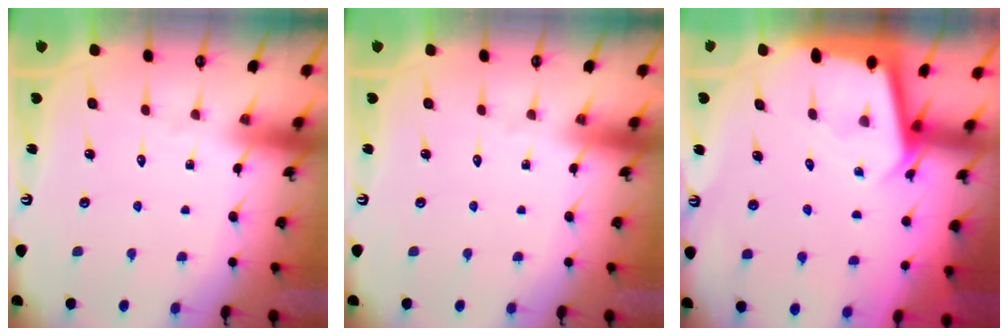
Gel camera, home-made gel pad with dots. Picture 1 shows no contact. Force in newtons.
{"total": 0.0}
{"total": 2.3, "press": 2.3, "slide": 0.1}